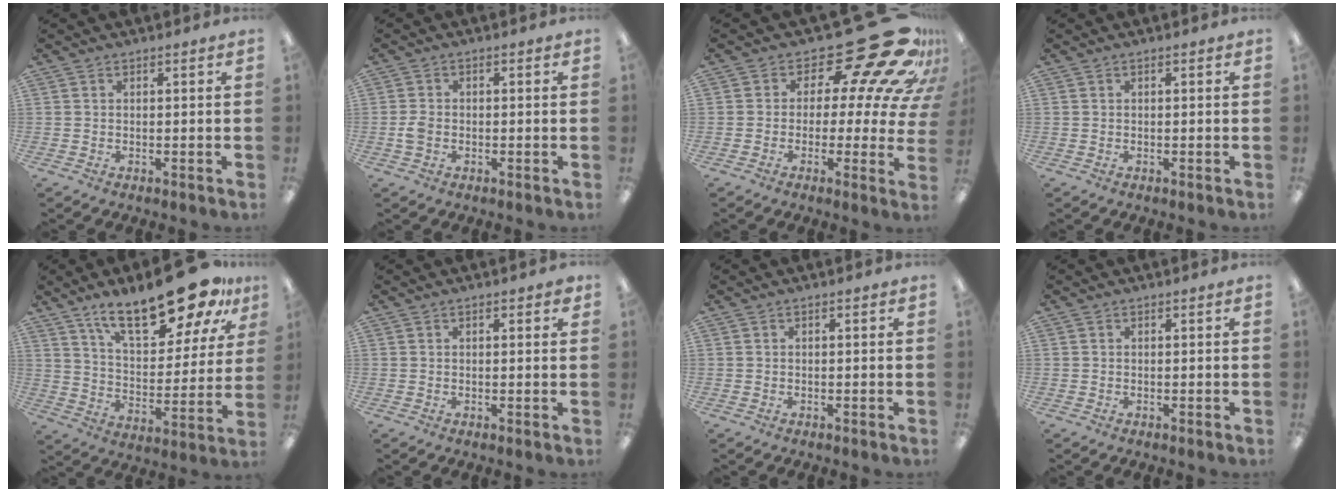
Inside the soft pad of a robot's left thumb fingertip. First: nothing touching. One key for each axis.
{"total": 2.8, "fx": -0.8, "fy": 1.9, "fz": 1.9, "tx": -0.033, "ty": 0.005, "tz": -0.013}
{"total": 20.7, "fx": 12.7, "fy": 7.5, "fz": 14.6, "tx": -0.185, "ty": -0.103, "tz": 0.210}
{"total": 0.0}
{"total": 22.8, "fx": 16.5, "fy": 7.9, "fz": 13.5, "tx": -0.210, "ty": -0.096, "tz": 0.275}
{"total": 1.4, "fx": 0.8, "fy": 0.5, "fz": 1.1, "tx": -0.007, "ty": -0.004, "tz": 0.010}
{"total": 0.0}
{"total": 0.0}